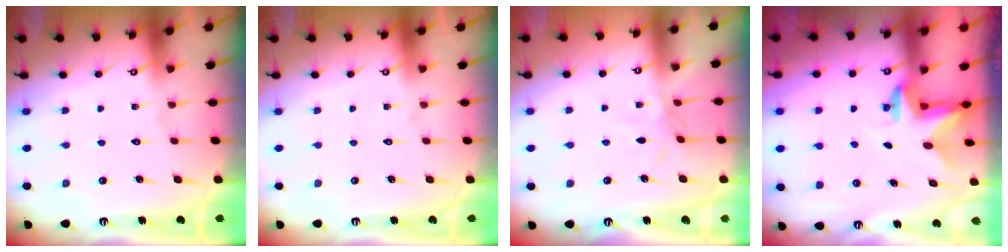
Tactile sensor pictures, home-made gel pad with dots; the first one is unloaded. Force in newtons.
{"total": 0.0}
{"total": 2.6, "press": 2.6, "slide": 0.4}
{"total": 2.4, "press": 2.3, "slide": 0.4}